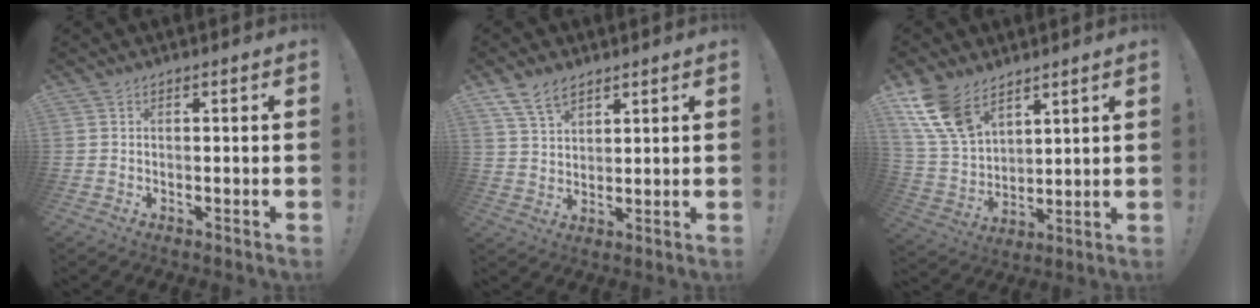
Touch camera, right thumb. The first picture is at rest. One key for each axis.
{"total": 8.0, "fx": 5.5, "fy": 4.4, "fz": 3.8, "tx": -0.070, "ty": -0.018, "tz": 0.108}
{"total": 14.7, "fx": 9.4, "fy": 8.4, "fz": 7.5, "tx": -0.157, "ty": -0.048, "tz": 0.185}